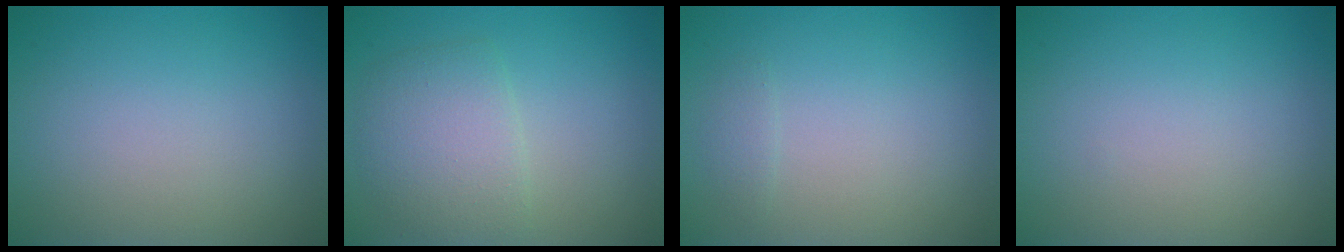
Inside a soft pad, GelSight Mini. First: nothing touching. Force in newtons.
{"total": 3.9, "press": 3.9, "slide": 0.1}
{"total": 0.6, "press": 0.6, "slide": 0.0}
{"total": 0.0}